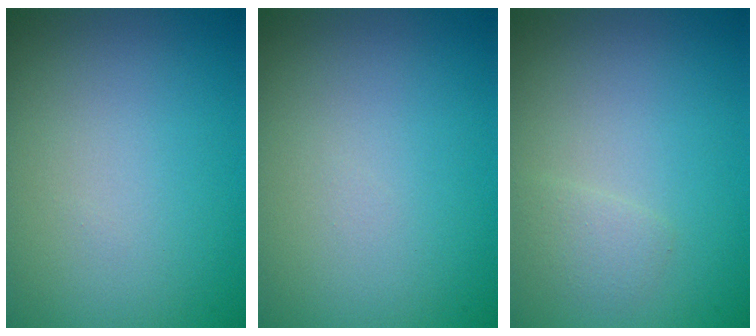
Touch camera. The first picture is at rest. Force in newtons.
{"total": 0.0}
{"total": 1.1, "press": 1.1, "slide": 0.1}